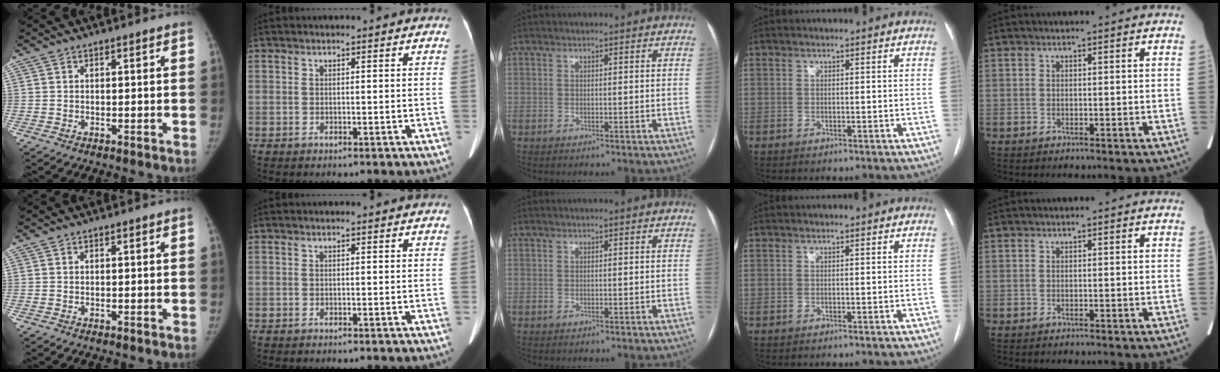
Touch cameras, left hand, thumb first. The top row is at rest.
{}